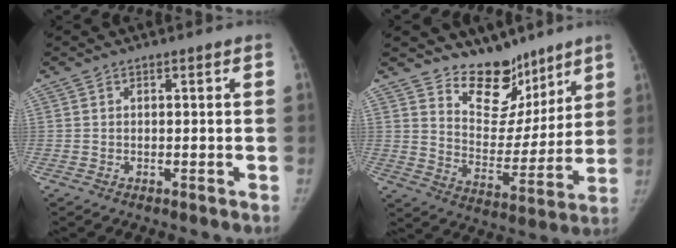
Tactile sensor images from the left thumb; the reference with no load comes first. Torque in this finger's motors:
{"motor_torque": [0.32, -0.03, 0.73, -0.92, 0.13]}